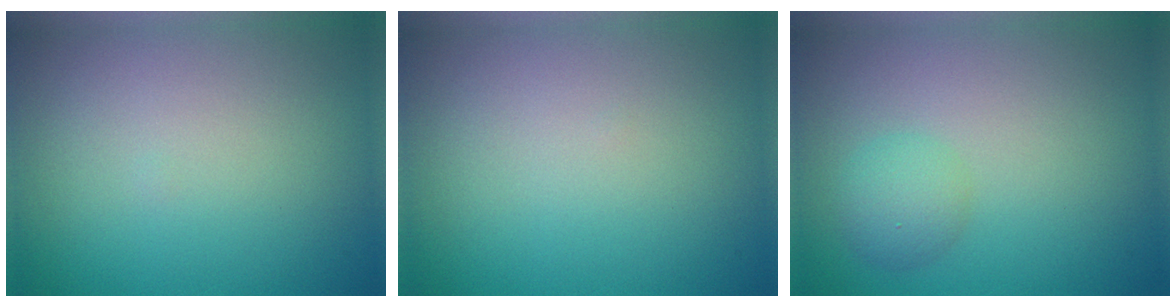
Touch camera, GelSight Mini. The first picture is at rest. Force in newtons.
{"total": 0.0}
{"total": 2.1, "press": 2.1, "slide": 0.1}